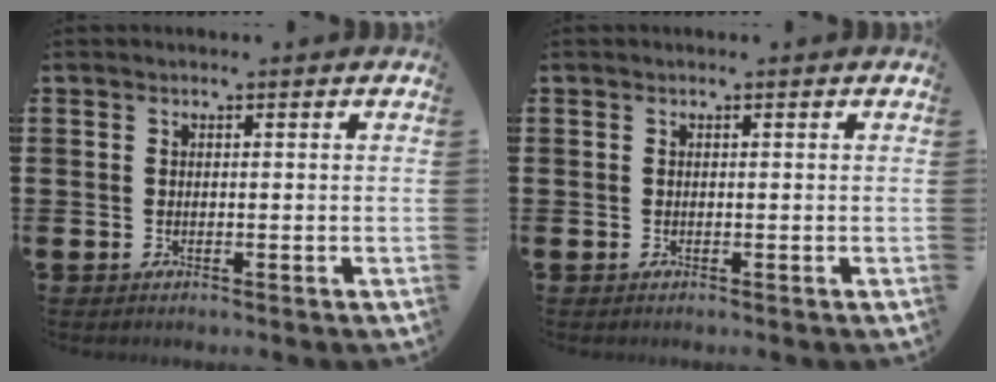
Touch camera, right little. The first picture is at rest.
{"total": 0.0}